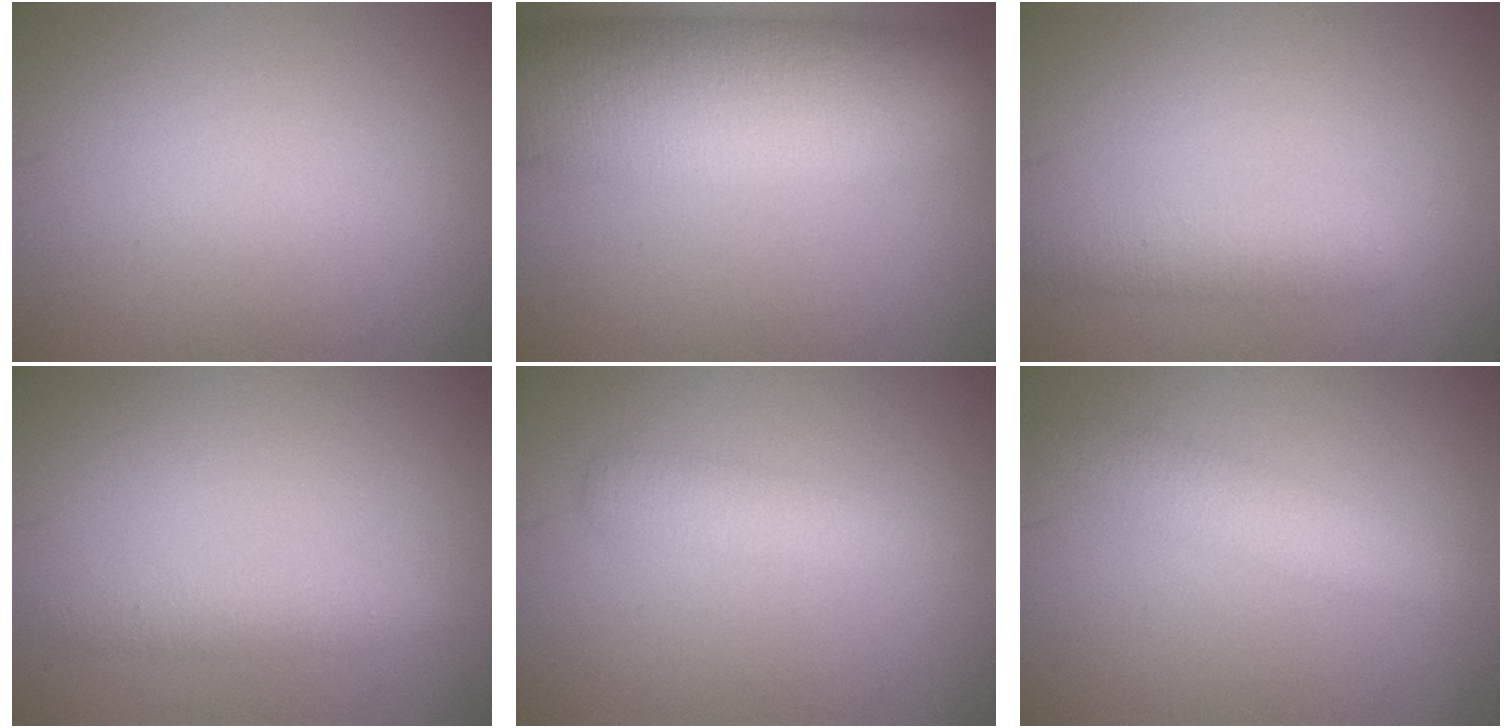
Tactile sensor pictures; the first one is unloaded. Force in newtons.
{"total": 12.3, "press": 12.2, "slide": 0.9}
{"total": 2.2, "press": 2.2, "slide": 0.1}
{"total": 1.6, "press": 1.6, "slide": 0.1}
{"total": 2.3, "press": 2.3, "slide": 0.0}
{"total": 2.9, "press": 2.9, "slide": 0.1}